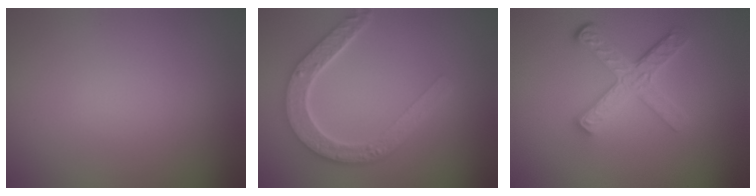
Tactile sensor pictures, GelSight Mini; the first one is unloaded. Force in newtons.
{"total": 4.8, "press": 3.8, "slide": 2.9}
{"total": 4.9, "press": 3.6, "slide": 3.3}